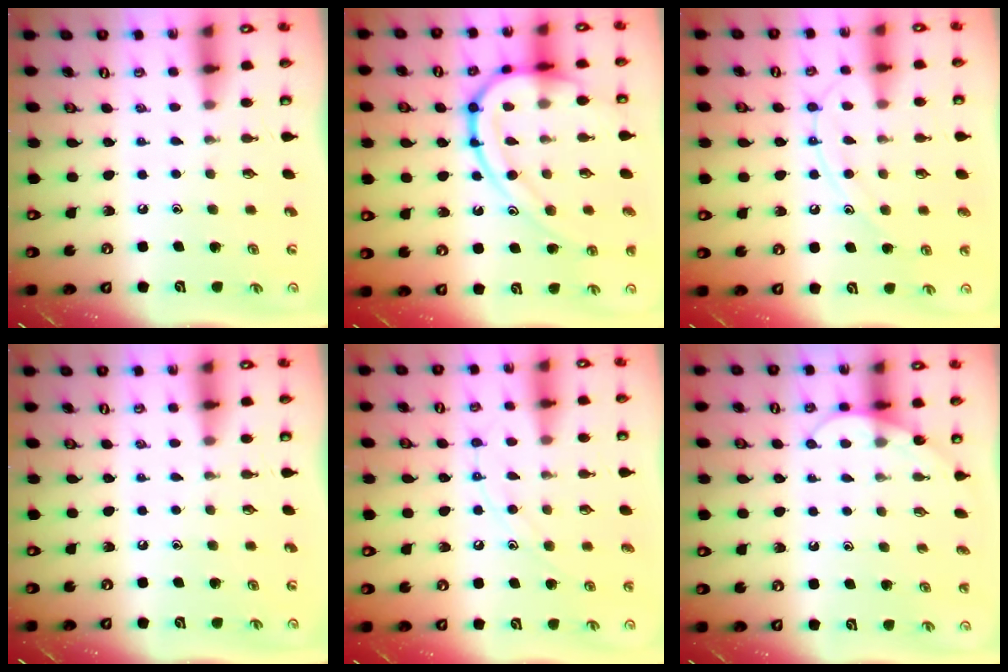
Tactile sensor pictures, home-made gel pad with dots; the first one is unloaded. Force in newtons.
{"total": 18.1, "press": 18.1, "slide": 1.1}
{"total": 11.6, "press": 11.6, "slide": 1.0}
{"total": 0.0}
{"total": 8.2, "press": 8.2, "slide": 0.7}
{"total": 4.6, "press": 4.6, "slide": 0.3}